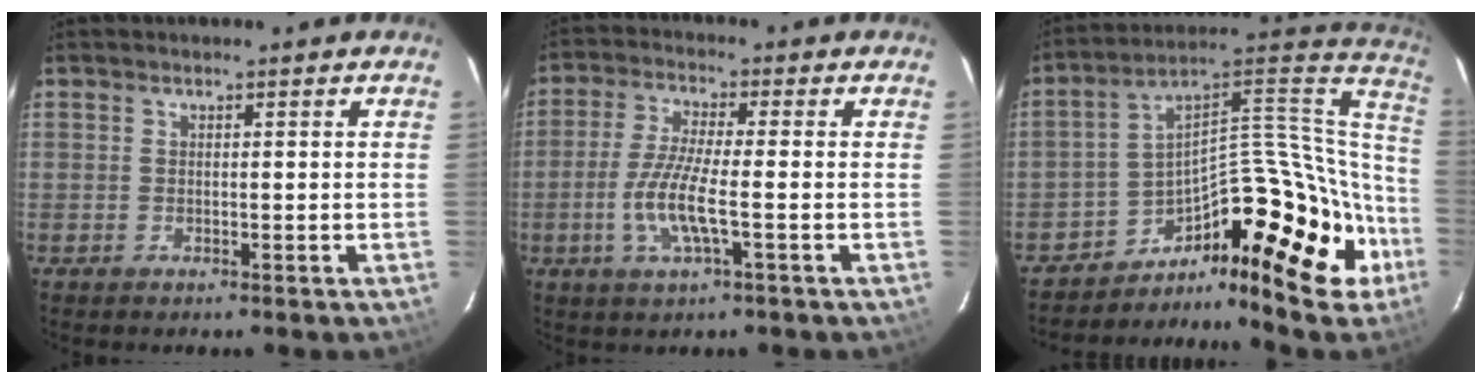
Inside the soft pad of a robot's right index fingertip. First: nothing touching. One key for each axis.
{"total": 8.3, "fx": -2.4, "fy": 1.1, "fz": 7.8, "tx": -0.165, "ty": -0.005, "tz": -0.051}
{"total": 22.3, "fx": -16.6, "fy": 8.7, "fz": 12.0, "tx": -0.135, "ty": 0.037, "tz": -0.275}